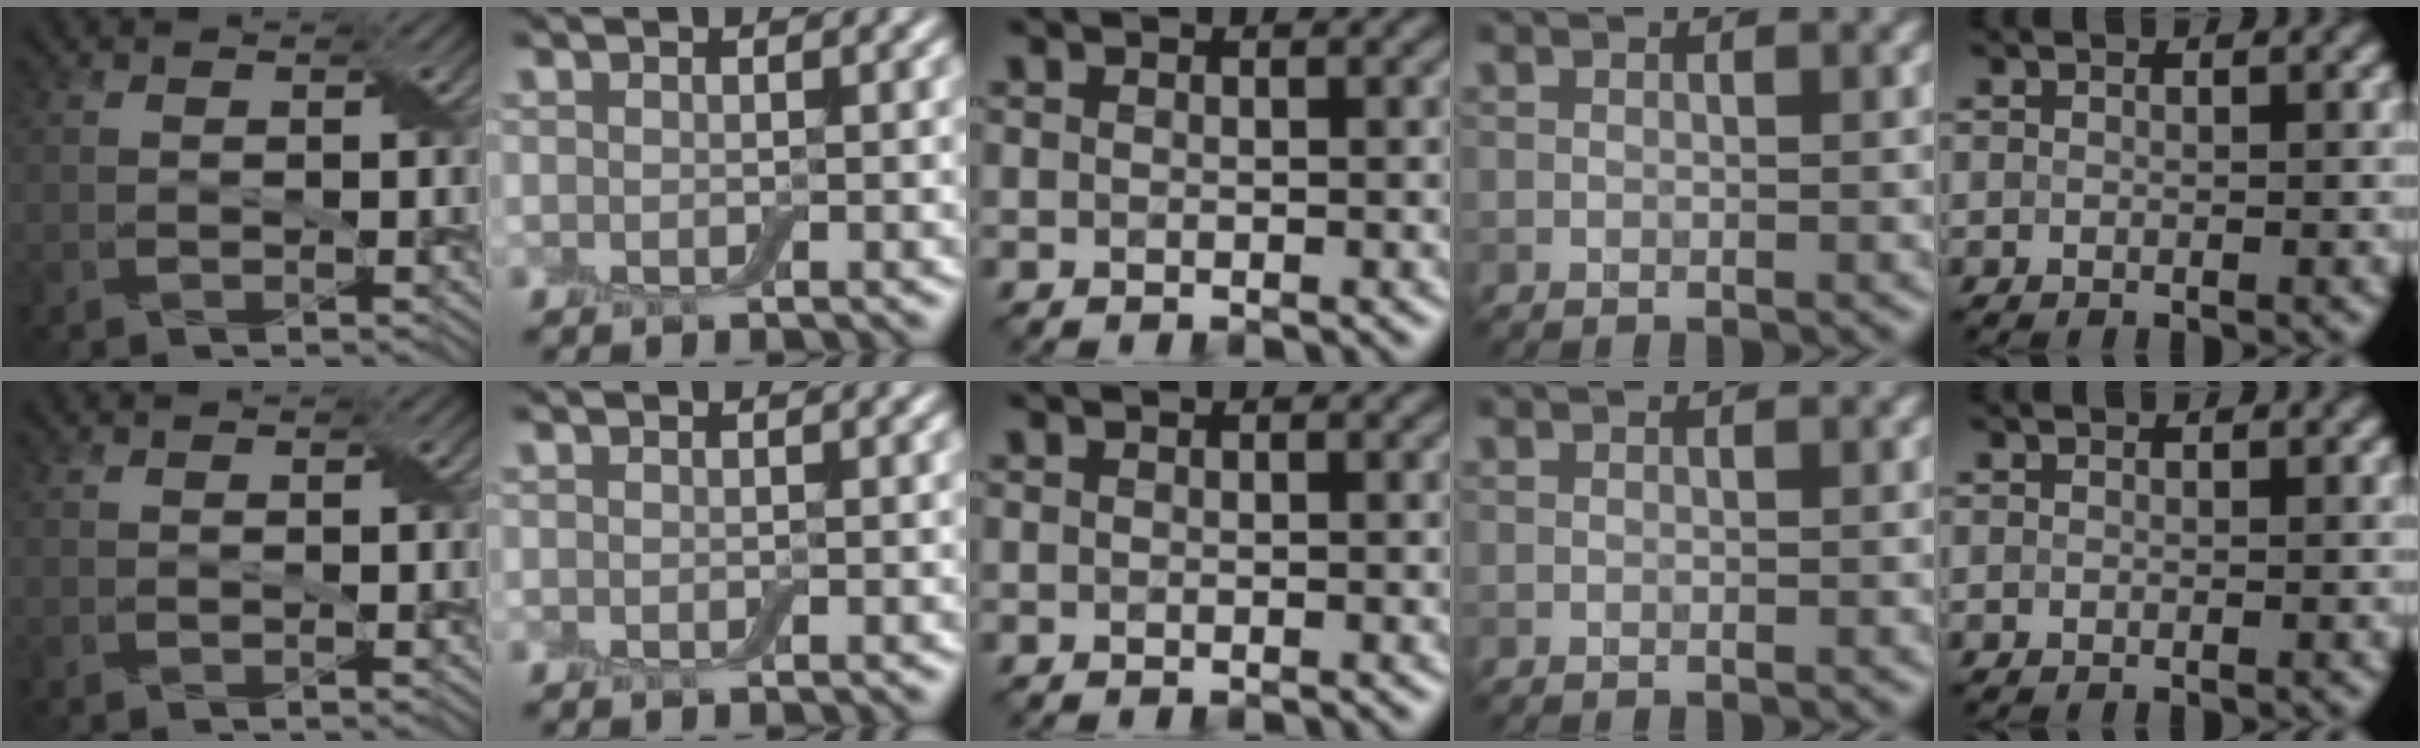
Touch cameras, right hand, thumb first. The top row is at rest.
{}